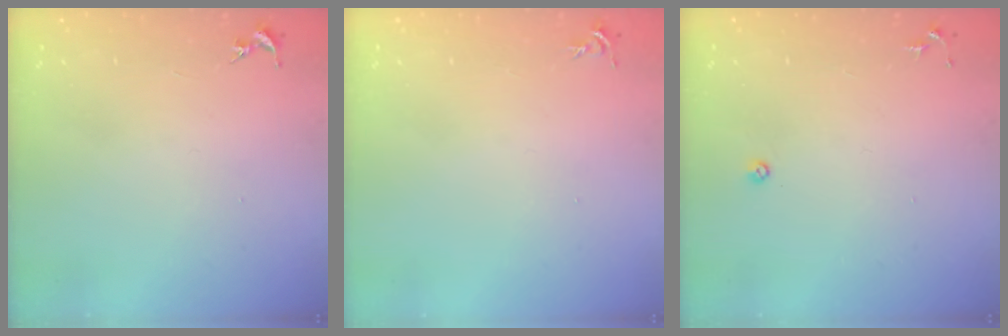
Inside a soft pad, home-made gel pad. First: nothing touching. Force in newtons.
{"total": 3.7, "press": 3.7, "slide": 0.5}
{"total": 3.5, "press": 3.4, "slide": 0.7}